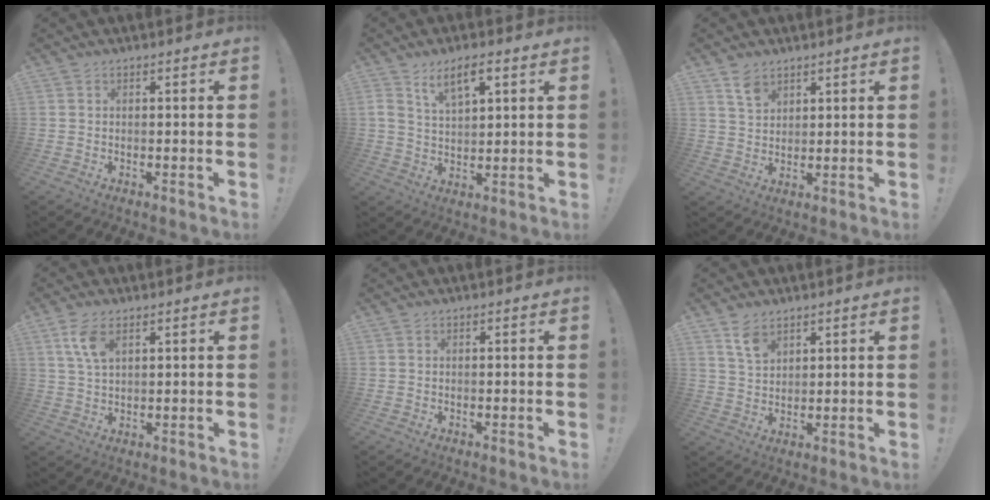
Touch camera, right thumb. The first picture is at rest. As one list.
[{"total": 8.1, "force": [4.8, 3.3, 5.7], "torque": [-0.100, -0.011, 0.085]}, {"total": 5.5, "force": [3.7, 3.3, 2.4], "torque": [-0.037, -0.016, 0.070]}, {"total": 6.7, "force": [3.2, 3.0, 5.1], "torque": [-0.104, -0.008, 0.058]}, {"total": 0.0}, {"total": 6.1, "force": [4.1, 3.4, 3.1], "torque": [-0.050, -0.021, 0.075]}]